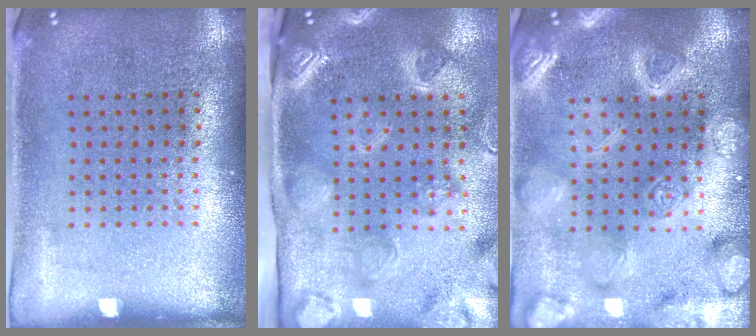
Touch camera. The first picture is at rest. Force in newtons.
{"total": 3.9, "press": 3.0, "slide": 2.6}
{"total": 5.5, "press": 5.5, "slide": 0.7}